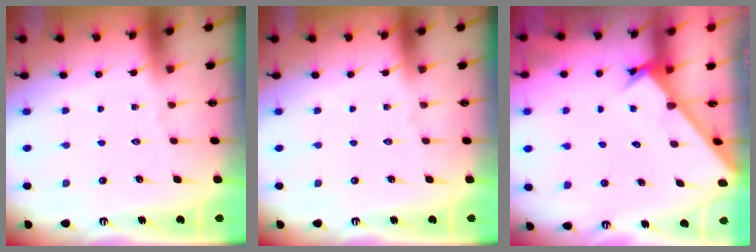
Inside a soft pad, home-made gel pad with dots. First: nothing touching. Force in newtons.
{"total": 0.0}
{"total": 2.7, "press": 2.7, "slide": 0.3}